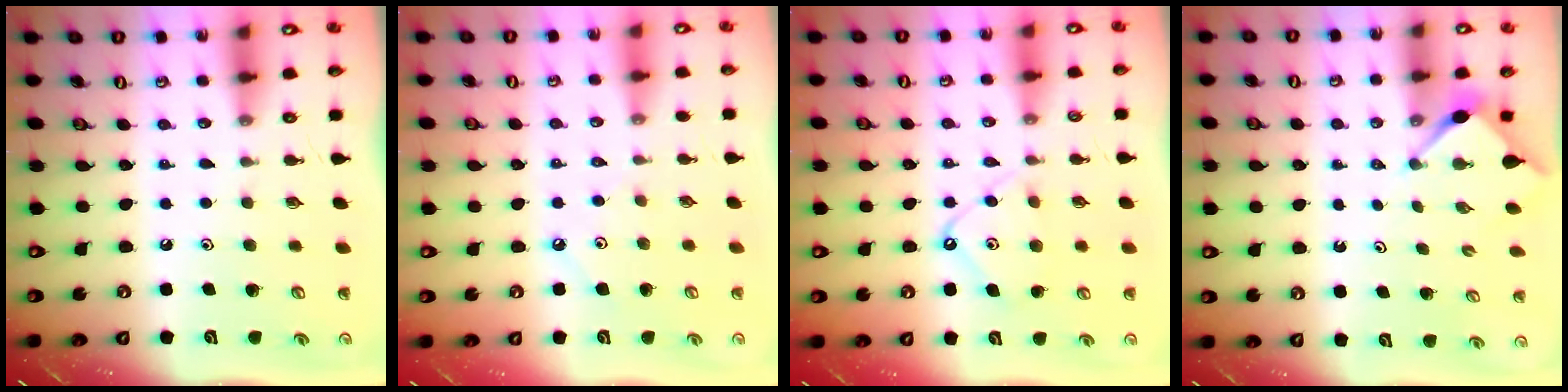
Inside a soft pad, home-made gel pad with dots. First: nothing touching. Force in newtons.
{"total": 2.9, "press": 2.9, "slide": 0.4}
{"total": 9.8, "press": 9.8, "slide": 1.0}
{"total": 2.9, "press": 2.9, "slide": 0.4}